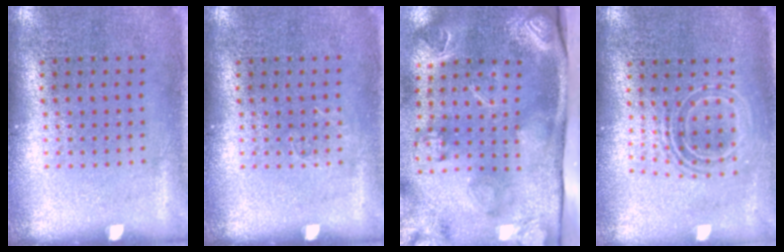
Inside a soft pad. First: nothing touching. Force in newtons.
{"total": 0.6, "press": 0.5, "slide": 0.2}
{"total": 4.3, "press": 3.2, "slide": 2.8}
{"total": 1.6, "press": 1.3, "slide": 1.0}